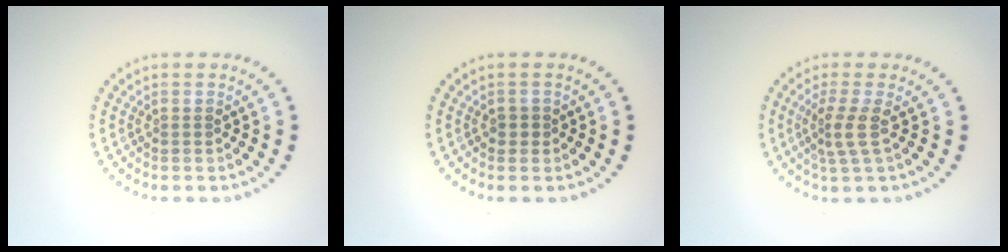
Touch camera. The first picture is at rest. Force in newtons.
{"total": 0.9, "press": 0.9, "slide": 0.4}
{"total": 2.3, "press": 1.6, "slide": 1.7}